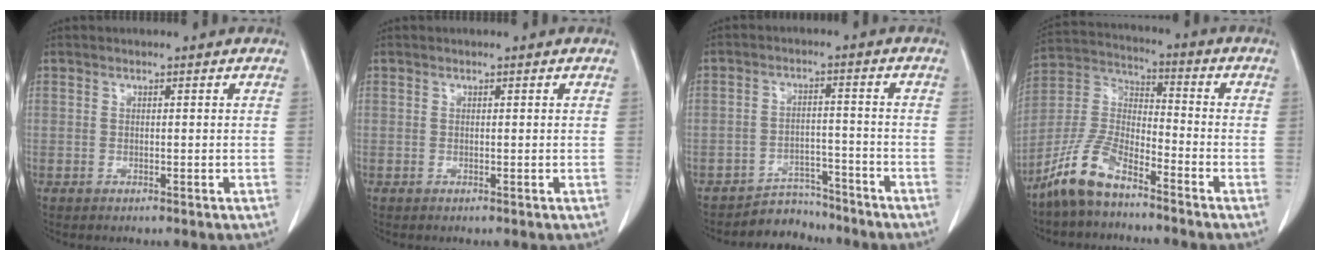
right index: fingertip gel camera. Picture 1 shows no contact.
{"total": 0.0}
{"total": 5.6, "force": [-5.2, 1.9, -0.9], "torque": [0.021, 0.021, -0.084]}
{"total": 10.0, "force": [-7.8, 2.8, 5.6], "torque": [-0.137, 0.005, -0.160]}